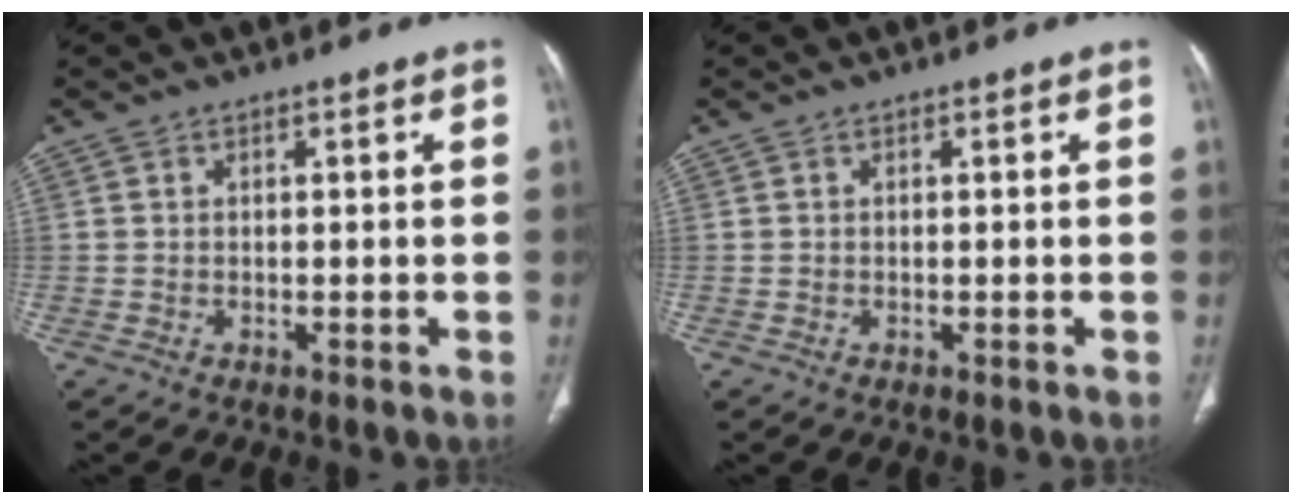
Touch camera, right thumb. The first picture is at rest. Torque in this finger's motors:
{"motor_torque": [0.00, 0.00, -0.23, 0.03, 0.02]}